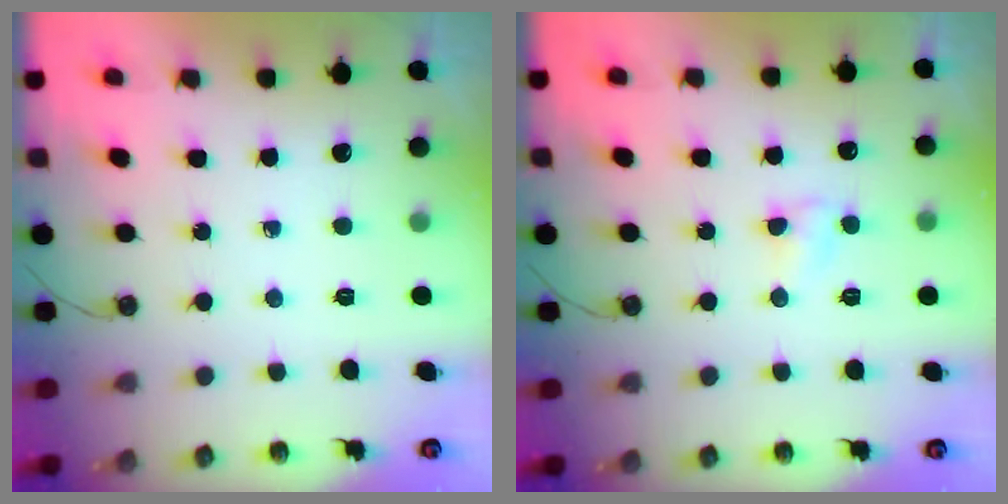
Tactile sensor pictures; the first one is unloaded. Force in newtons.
{"total": 3.6, "press": 3.5, "slide": 0.5}